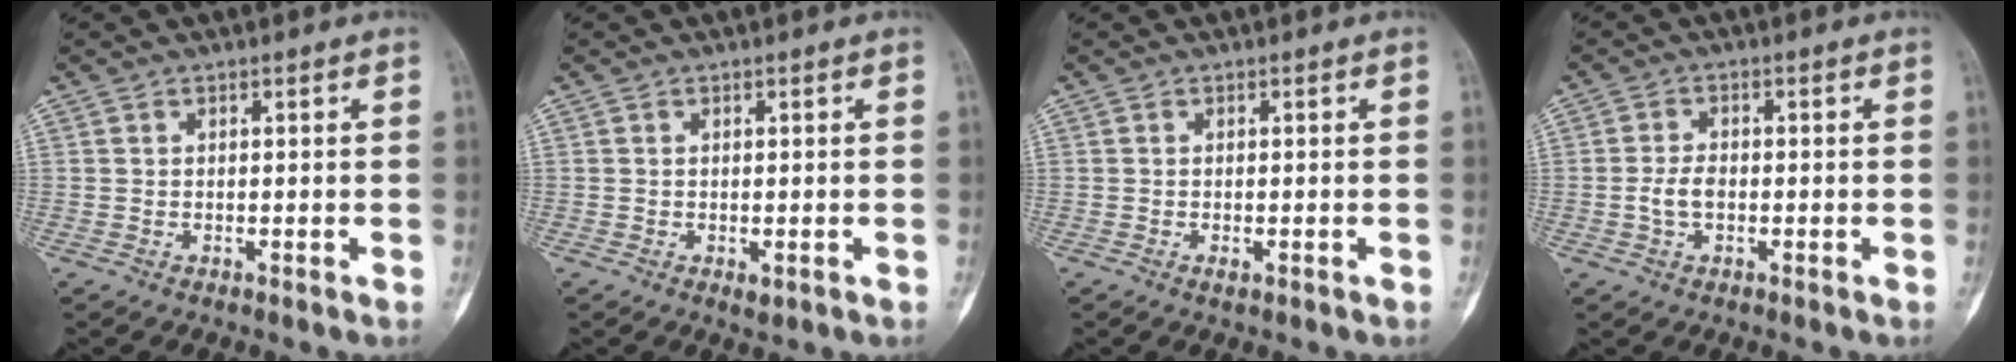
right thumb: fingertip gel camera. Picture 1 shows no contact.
{"total": 1.2, "force": [-0.4, 0.6, 1.0], "torque": [-0.012, -0.003, -0.001]}
{"total": 0.9, "force": [-0.4, 0.4, 0.7], "torque": [-0.011, -0.001, -0.006]}
{"total": 3.5, "force": [-0.7, 2.1, 2.7], "torque": [-0.058, 0.011, -0.016]}